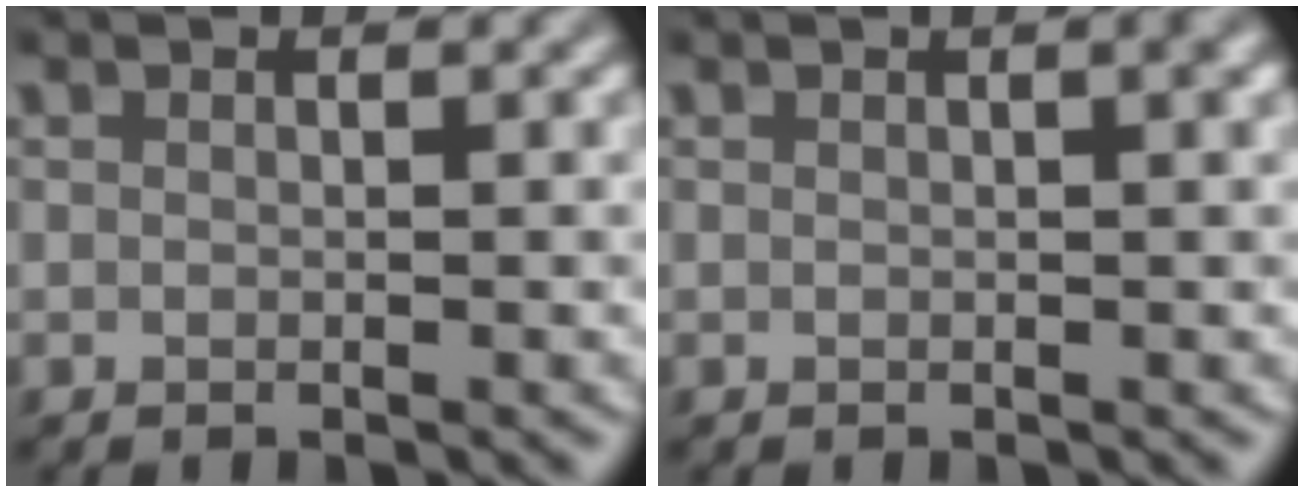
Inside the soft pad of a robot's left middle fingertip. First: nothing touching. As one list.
[{"total": 1.4, "force": [0.5, 0.3, 1.3], "torque": [-0.014, 0.005, 0.005]}]